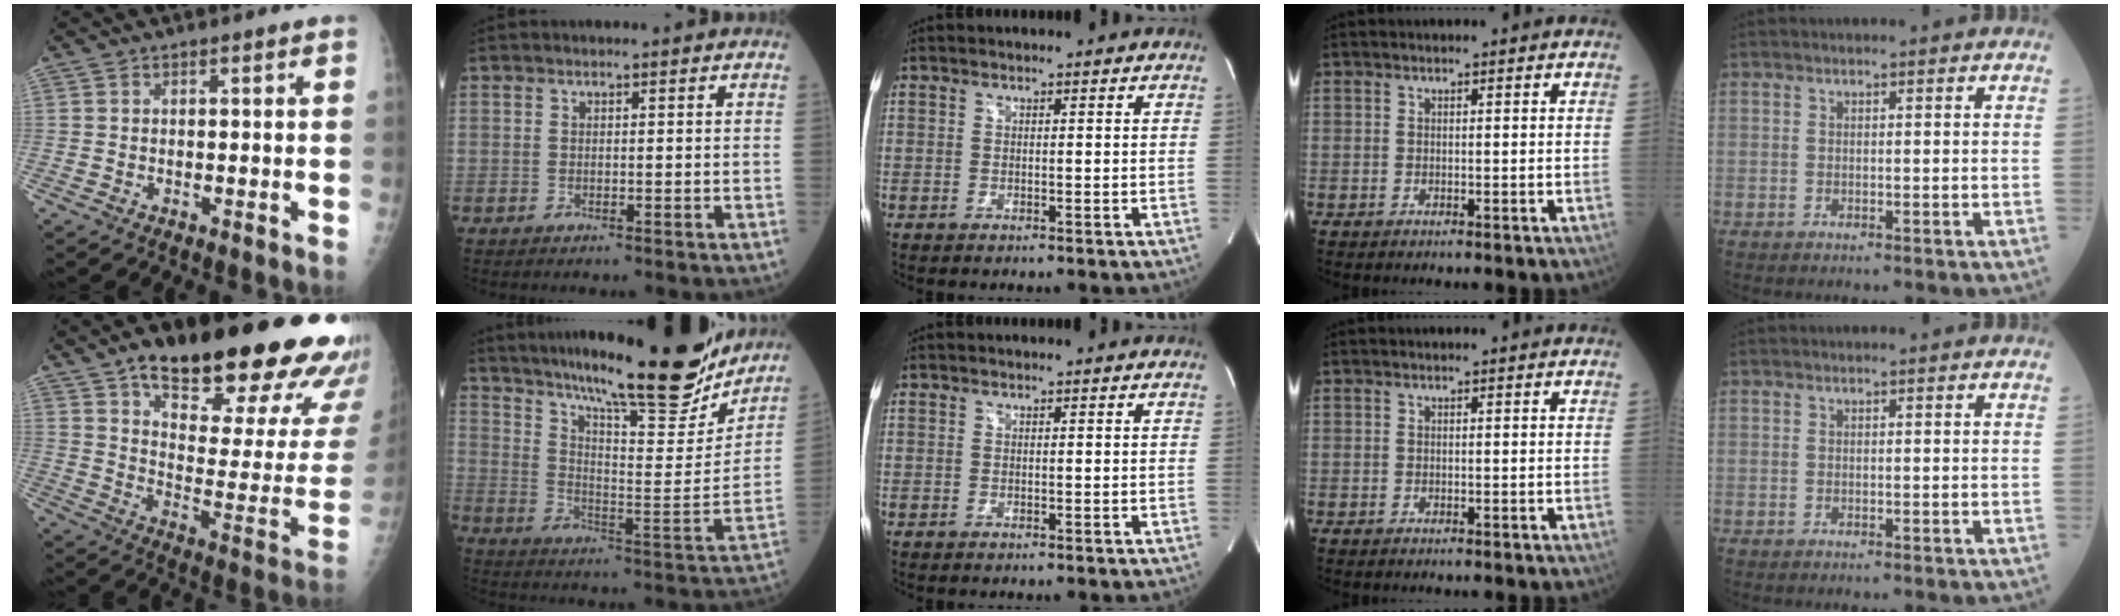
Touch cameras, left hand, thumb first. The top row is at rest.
{"thumb": {"total": 32.3, "force": [19.9, 10.7, 23.0], "torque": [-0.257, -0.055, 0.285]}, "index": {"total": 26.3, "force": [21.9, 3.7, 14.1], "torque": [-0.232, -0.026, 0.314]}}